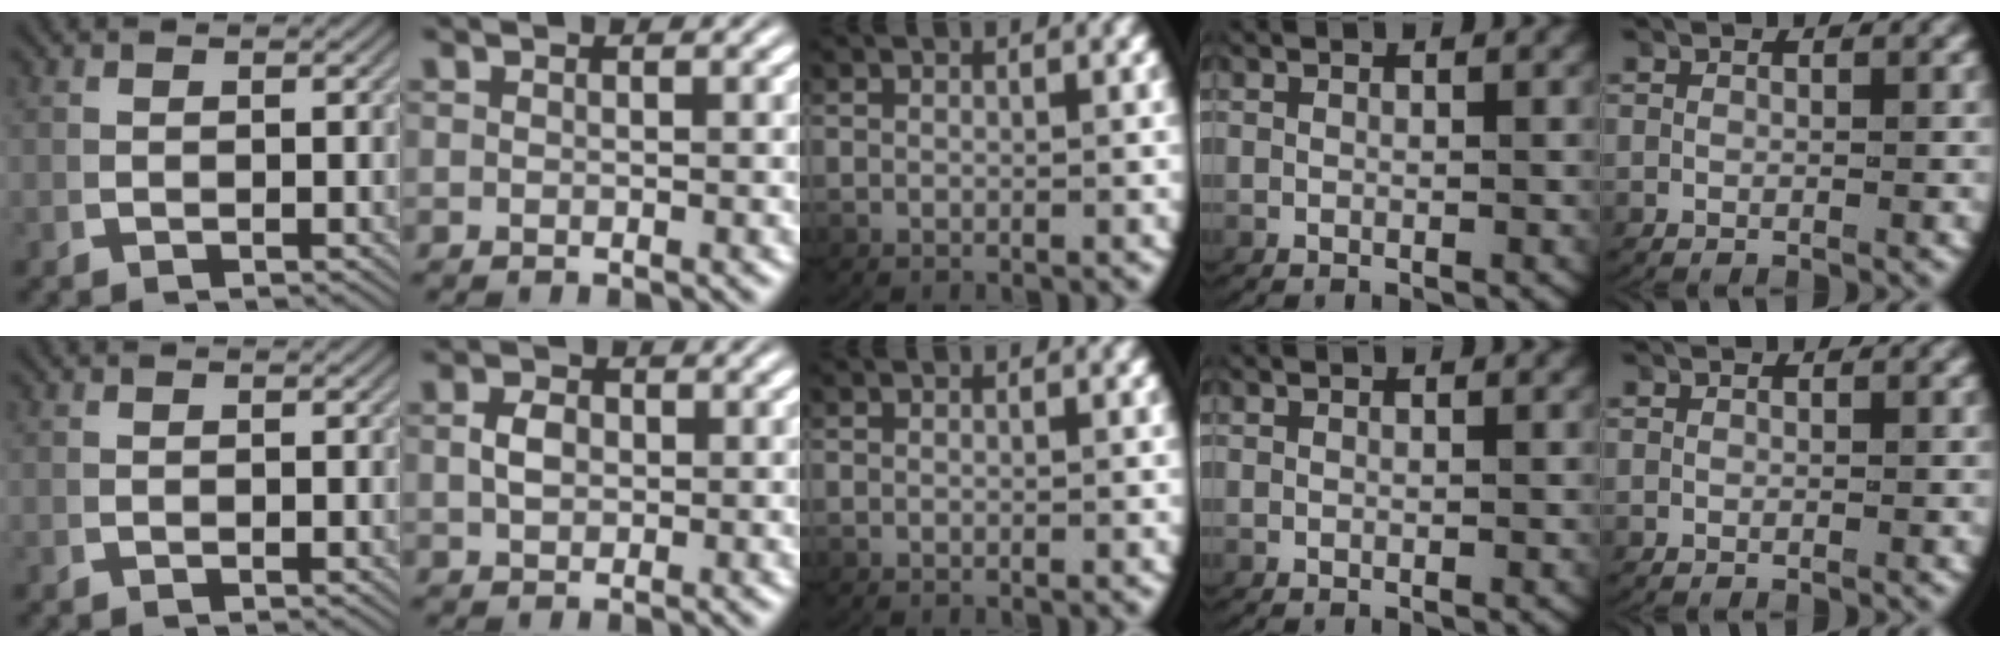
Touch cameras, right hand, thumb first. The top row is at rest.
{"index": {"total": 1.0, "force": [0.1, 0.2, 1.0], "torque": [-0.010, -0.007, 0.011]}}